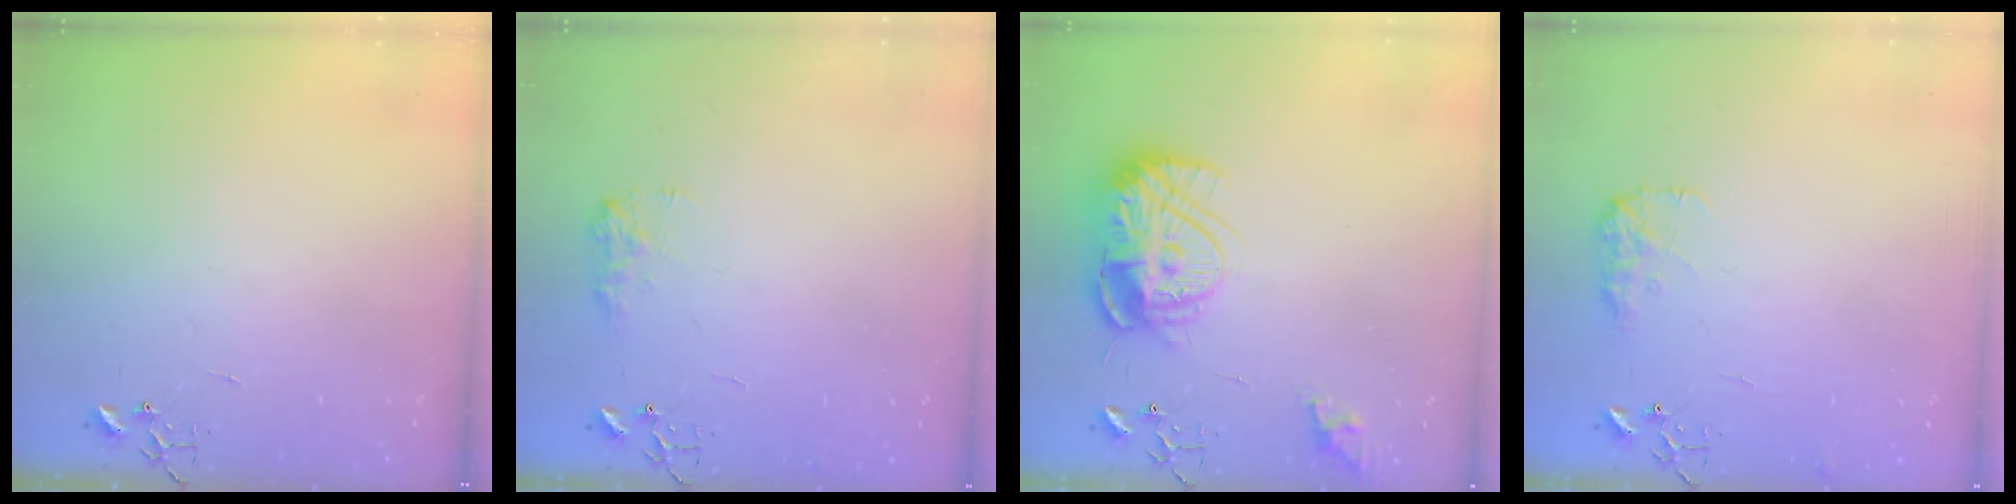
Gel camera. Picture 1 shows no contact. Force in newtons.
{"total": 7.9, "press": 7.9, "slide": 0.4}
{"total": 15.8, "press": 15.7, "slide": 1.4}
{"total": 8.7, "press": 8.6, "slide": 0.5}